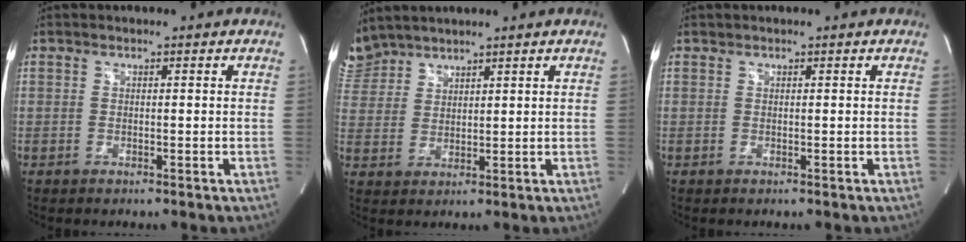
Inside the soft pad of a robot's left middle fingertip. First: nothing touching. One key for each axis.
{"total": 6.0, "fx": 5.7, "fy": 1.9, "fz": 0.2, "tx": -0.014, "ty": 0.016, "tz": 0.127}
{"total": 0.0}